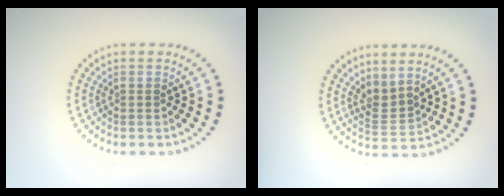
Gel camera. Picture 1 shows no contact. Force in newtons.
{"total": 2.2, "press": 1.5, "slide": 1.7}